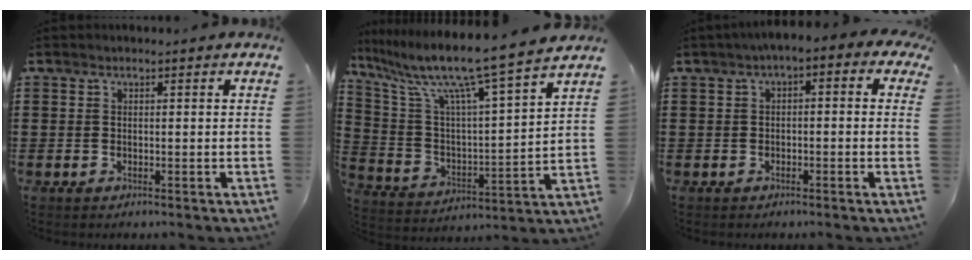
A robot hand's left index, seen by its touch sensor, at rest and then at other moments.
{"total": 10.5, "force": [8.6, -0.4, 6.0], "torque": [-0.152, -0.066, 0.133]}
{"total": 2.1, "force": [-1.6, 0.8, 1.2], "torque": [-0.033, 0.003, -0.040]}